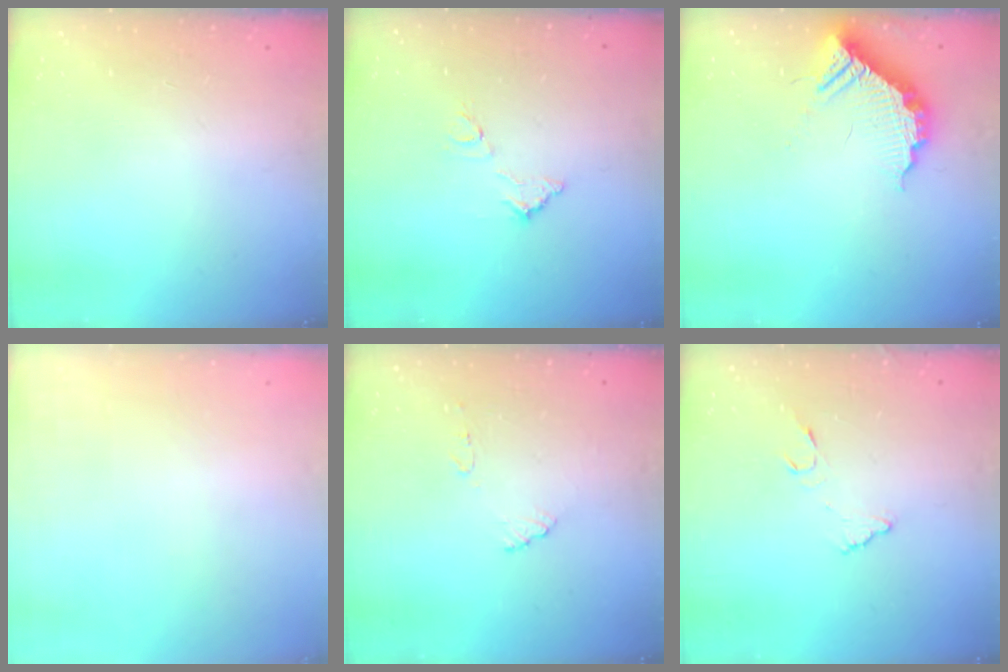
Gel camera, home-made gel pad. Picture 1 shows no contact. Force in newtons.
{"total": 7.0, "press": 7.0, "slide": 0.3}
{"total": 12.3, "press": 12.3, "slide": 0.7}
{"total": 3.4, "press": 3.2, "slide": 1.3}
{"total": 6.9, "press": 6.9, "slide": 0.4}
{"total": 8.3, "press": 8.3, "slide": 0.6}